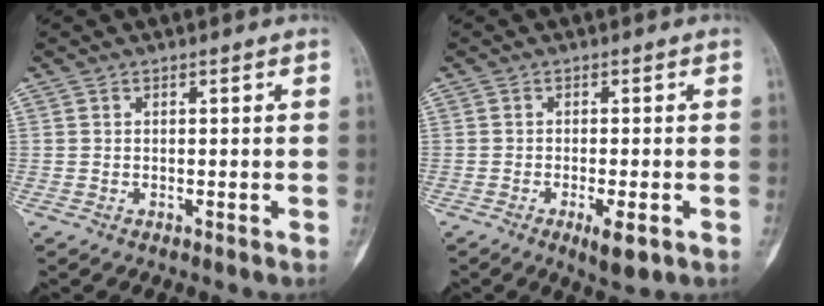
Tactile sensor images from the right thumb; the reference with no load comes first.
{"total": 4.4, "force": [-1.9, 1.3, 3.8], "torque": [-0.057, -0.004, -0.024]}